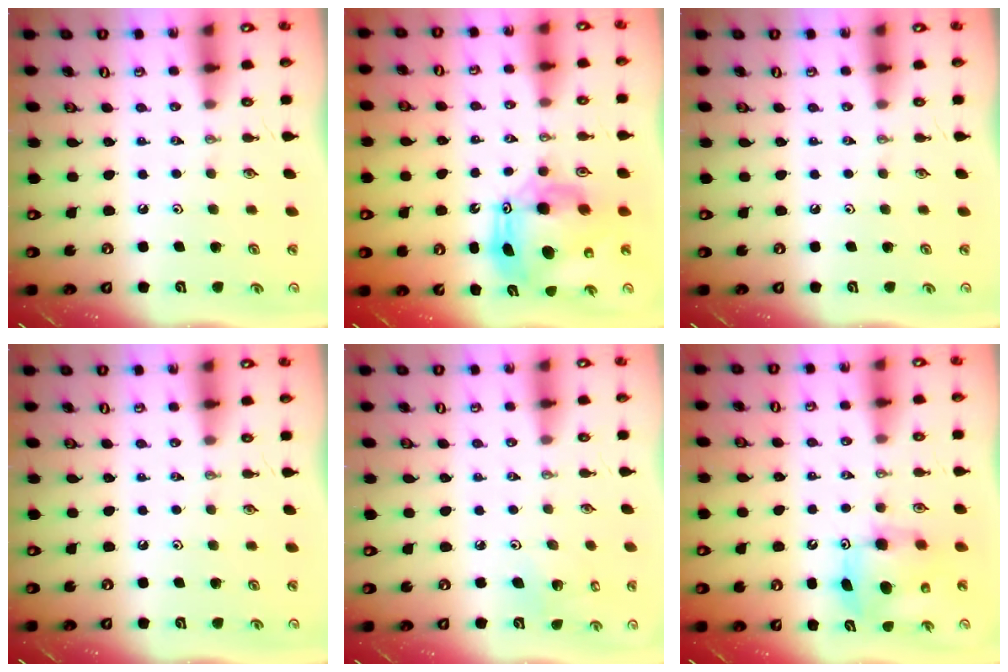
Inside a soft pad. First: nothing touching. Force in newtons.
{"total": 13.8, "press": 13.8, "slide": 1.6}
{"total": 0.0}
{"total": 0.0}
{"total": 3.5, "press": 3.4, "slide": 1.1}
{"total": 7.9, "press": 7.9, "slide": 0.2}